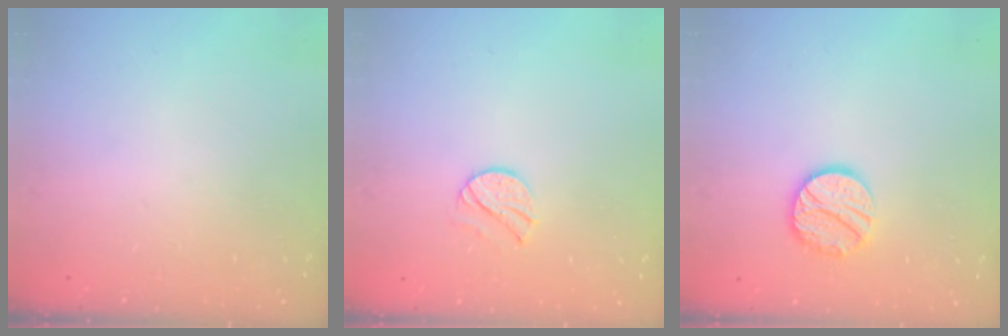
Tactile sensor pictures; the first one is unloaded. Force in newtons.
{"total": 7.6, "press": 7.6, "slide": 0.4}
{"total": 12.2, "press": 12.1, "slide": 1.0}